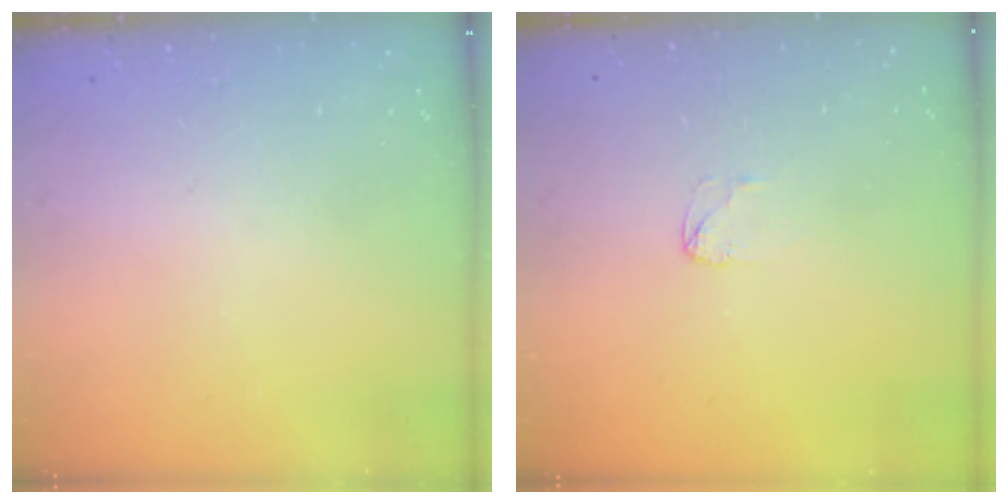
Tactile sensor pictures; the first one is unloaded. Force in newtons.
{"total": 2.5, "press": 2.5, "slide": 0.2}